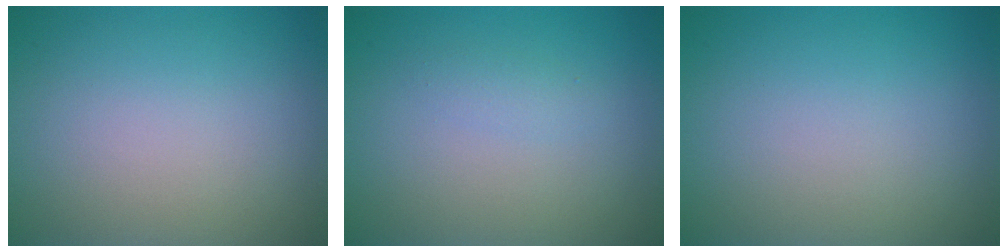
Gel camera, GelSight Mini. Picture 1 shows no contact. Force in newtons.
{"total": 0.9, "press": 0.9, "slide": 0.1}
{"total": 0.0}